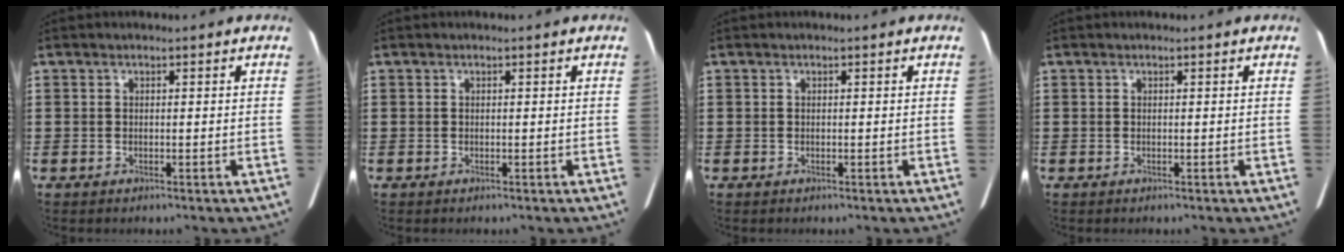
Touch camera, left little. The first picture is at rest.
{"total": 0.0}
{"total": 0.0}
{"total": 0.0}